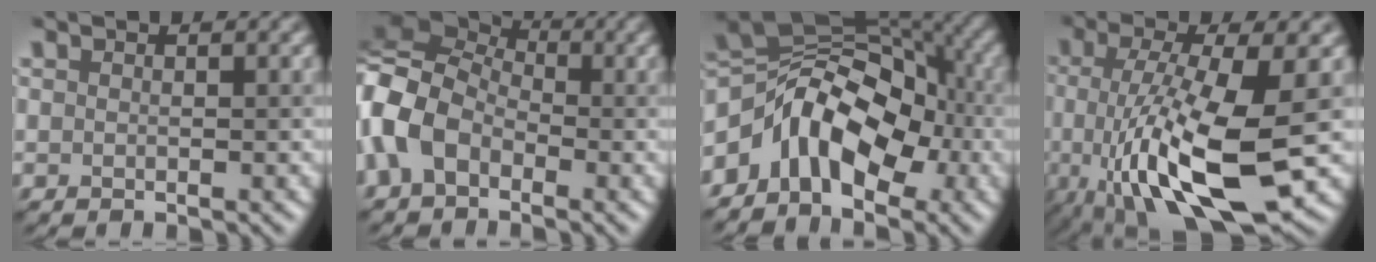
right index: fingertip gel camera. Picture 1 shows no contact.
{"total": 9.1, "force": [-1.7, 6.5, 6.2], "torque": [-0.155, 0.017, -0.055]}
{"total": 8.1, "force": [-3.1, 5.1, 5.5], "torque": [-0.069, 0.020, -0.067]}
{"total": 12.0, "force": [-2.7, 3.6, 11.2], "torque": [-0.211, -0.012, -0.044]}